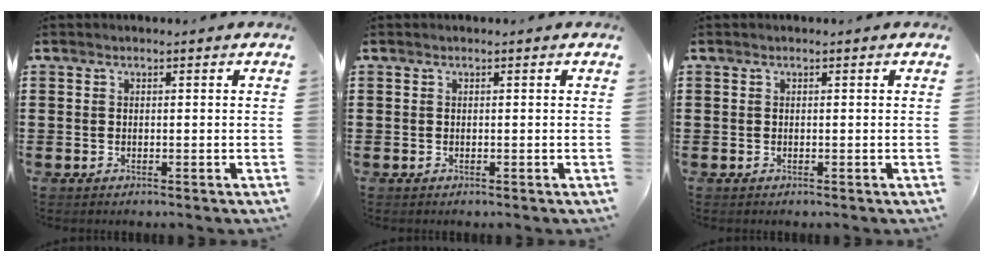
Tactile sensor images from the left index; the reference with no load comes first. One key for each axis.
{"total": 0.0}
{"total": 0.0}